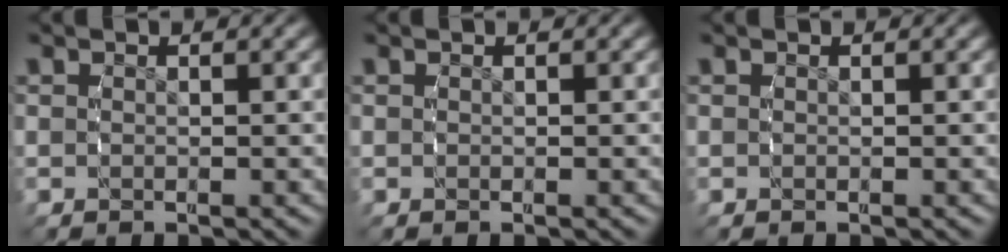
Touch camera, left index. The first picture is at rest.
{"total": 0.0}
{"total": 0.0}